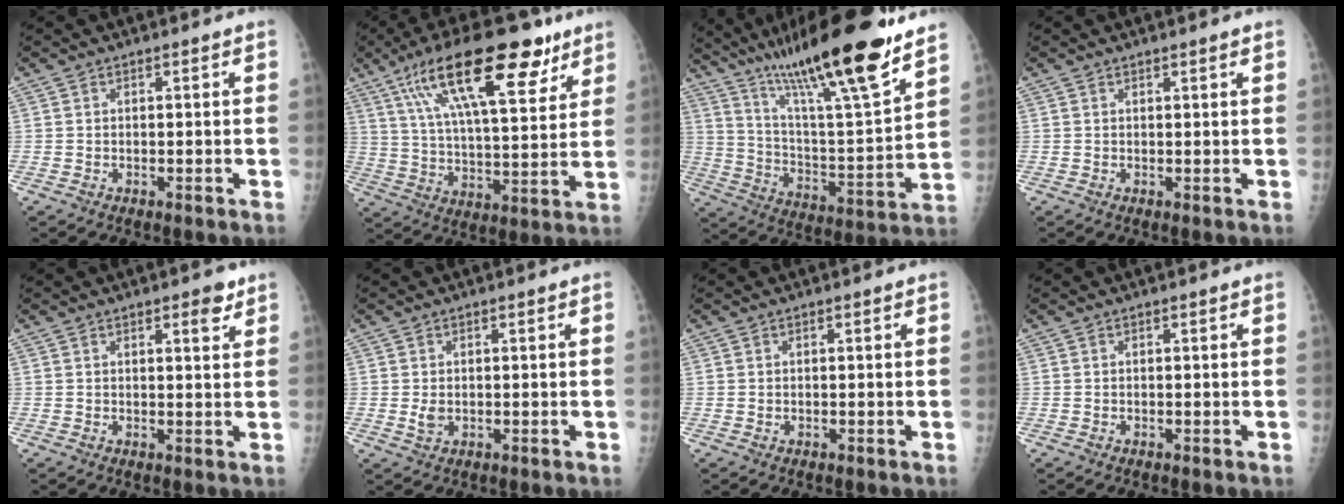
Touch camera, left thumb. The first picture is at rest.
{"total": 23.4, "force": [13.3, 7.9, 17.6], "torque": [-0.271, -0.022, 0.224]}
{"total": 26.6, "force": [18.5, 3.7, 18.7], "torque": [-0.295, -0.059, 0.317]}
{"total": 0.8, "force": [0.7, 0.1, 0.4], "torque": [-0.004, -0.004, 0.011]}
{"total": 3.3, "force": [2.1, 1.2, 2.2], "torque": [-0.018, -0.011, 0.027]}
{"total": 2.0, "force": [0.1, 1.5, 1.4], "torque": [-0.022, -0.004, 0.007]}
{"total": 0.0}
{"total": 0.0}